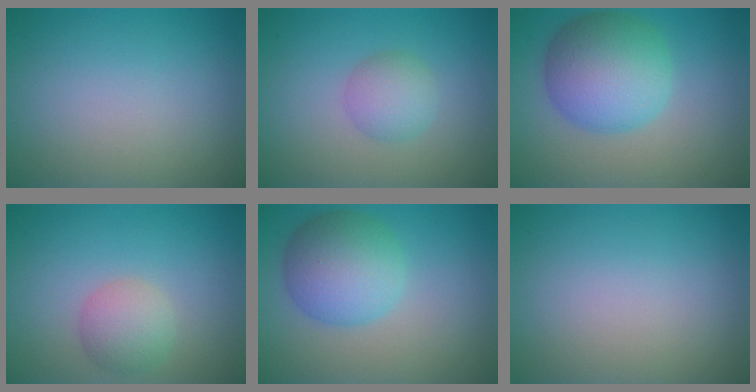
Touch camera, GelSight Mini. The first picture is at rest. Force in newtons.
{"total": 2.4, "press": 2.4, "slide": 0.0}
{"total": 7.8, "press": 7.8, "slide": 0.1}
{"total": 2.9, "press": 2.9, "slide": 0.1}
{"total": 6.0, "press": 6.0, "slide": 0.1}
{"total": 0.0}